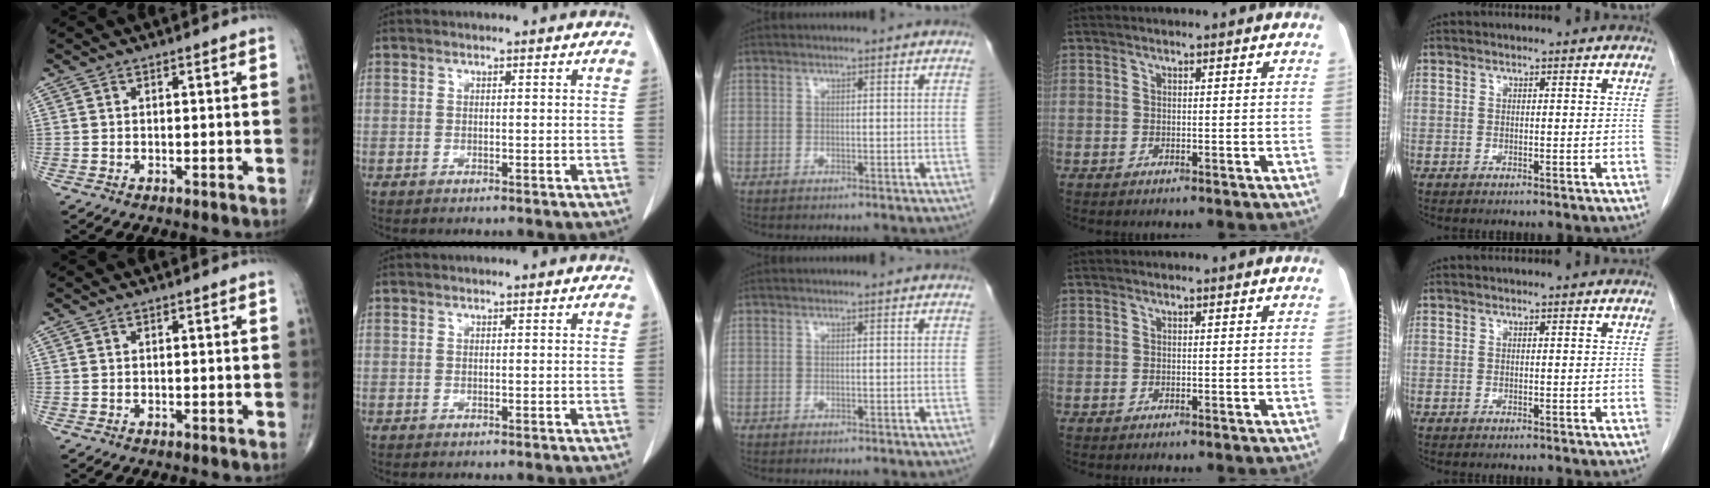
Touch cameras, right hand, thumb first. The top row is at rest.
{}